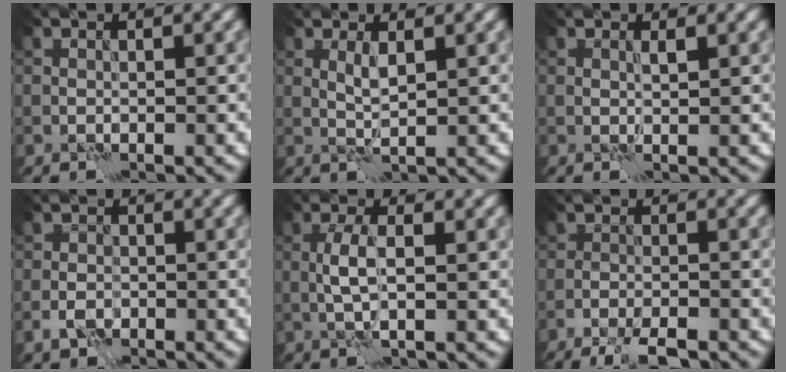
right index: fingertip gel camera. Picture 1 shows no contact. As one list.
[{"total": 1.6, "force": [0.6, 0.2, 1.5], "torque": [-0.036, -0.001, 0.012]}, {"total": 0.7, "force": [0.4, 0.1, 0.6], "torque": [-0.012, -0.001, 0.006]}, {"total": 2.3, "force": [-1.1, 1.6, 1.2], "torque": [-0.020, 0.001, -0.028]}, {"total": 2.7, "force": [-0.1, 0.7, 2.6], "torque": [-0.059, 0.006, -0.003]}, {"total": 4.1, "force": [-3.2, 0.8, 2.4], "torque": [-0.050, -0.008, -0.056]}]